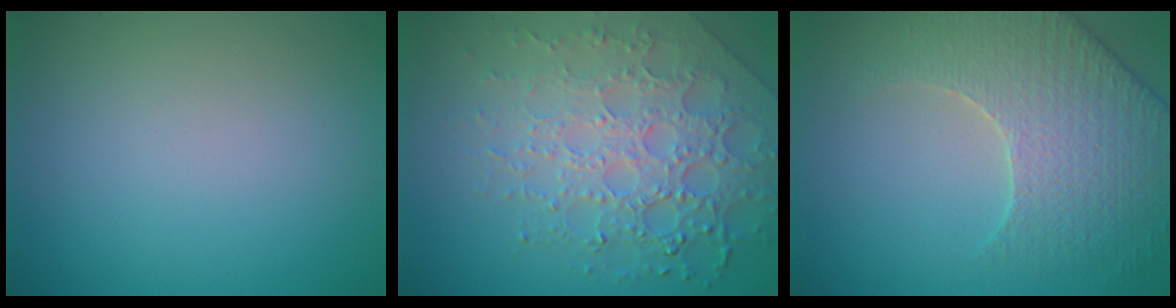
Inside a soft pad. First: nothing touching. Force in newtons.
{"total": 8.0, "press": 5.6, "slide": 5.8}
{"total": 4.9, "press": 4.8, "slide": 1.3}